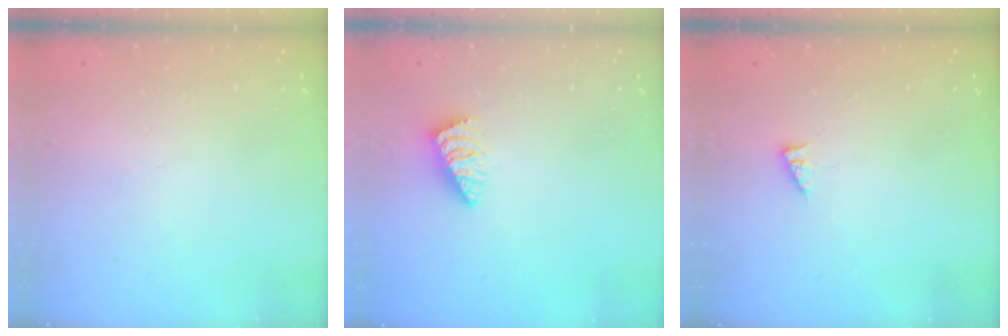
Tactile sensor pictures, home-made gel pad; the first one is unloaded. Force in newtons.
{"total": 1.1, "press": 1.1, "slide": 0.2}
{"total": 1.6, "press": 1.5, "slide": 0.3}